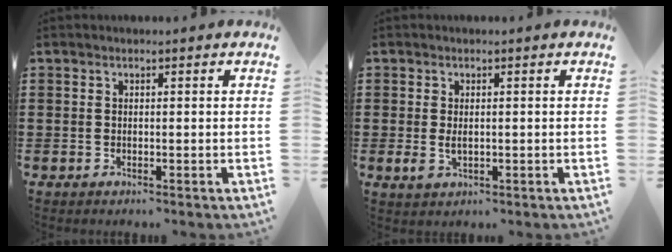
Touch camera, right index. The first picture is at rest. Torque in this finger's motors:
{"motor_torque": [1.48, 0.66, 0.21, 0.06]}